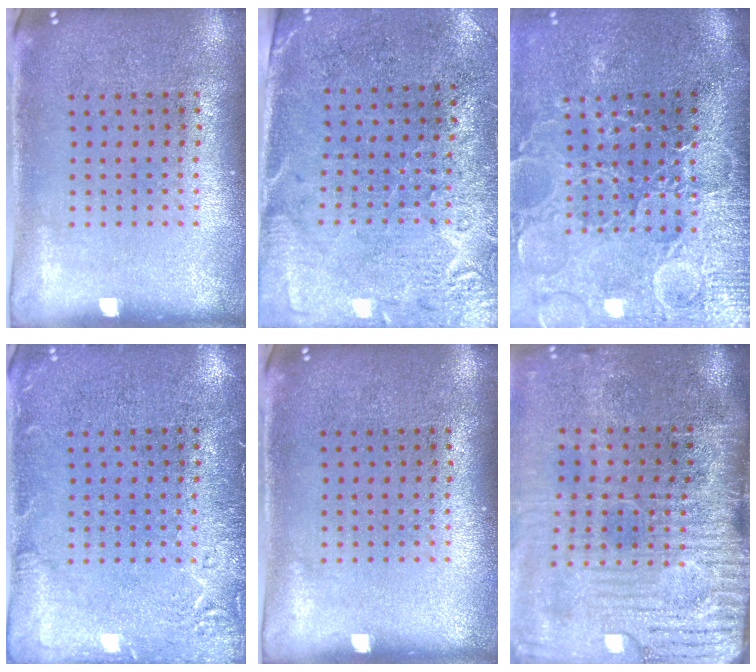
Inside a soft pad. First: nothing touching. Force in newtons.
{"total": 2.7, "press": 2.4, "slide": 1.3}
{"total": 4.1, "press": 3.7, "slide": 1.7}
{"total": 2.2, "press": 2.2, "slide": 0.4}
{"total": 0.0}
{"total": 4.8, "press": 3.9, "slide": 2.8}